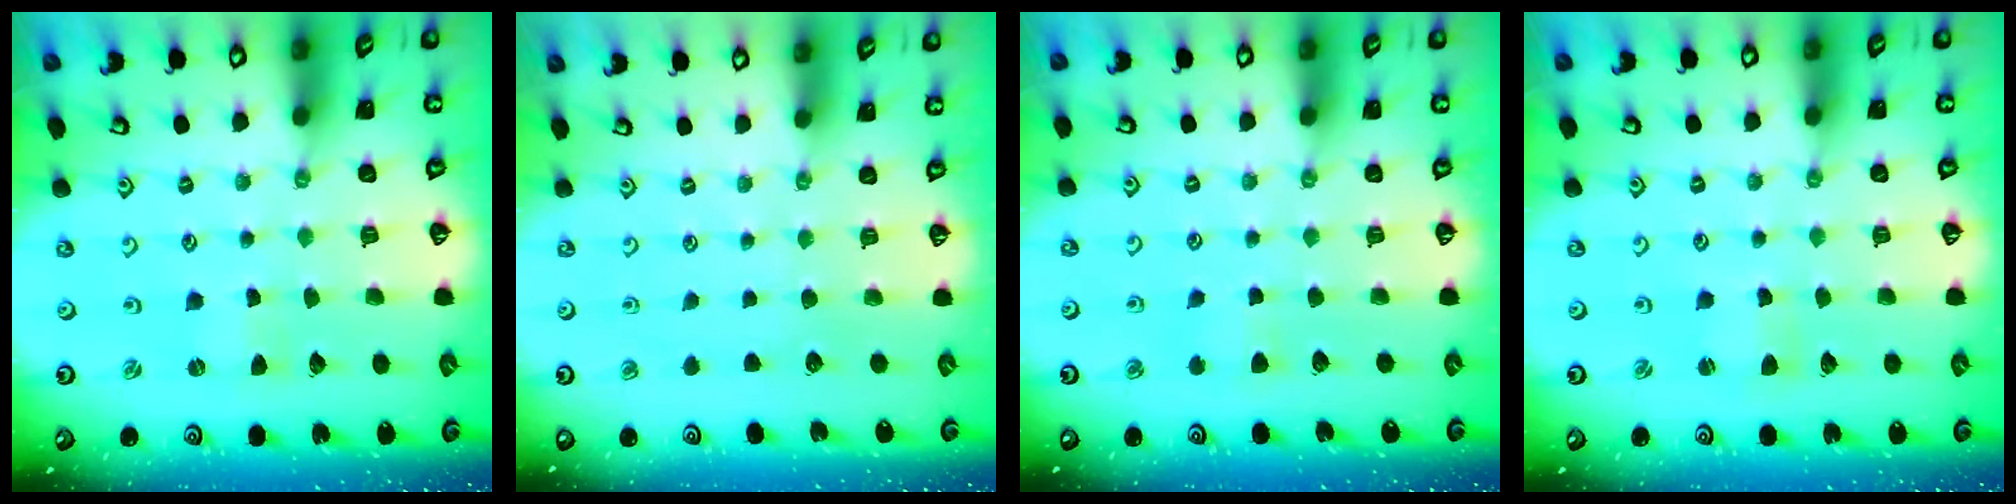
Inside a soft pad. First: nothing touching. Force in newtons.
{"total": 0.0}
{"total": 3.1, "press": 3.0, "slide": 0.6}
{"total": 2.2, "press": 2.2, "slide": 0.3}